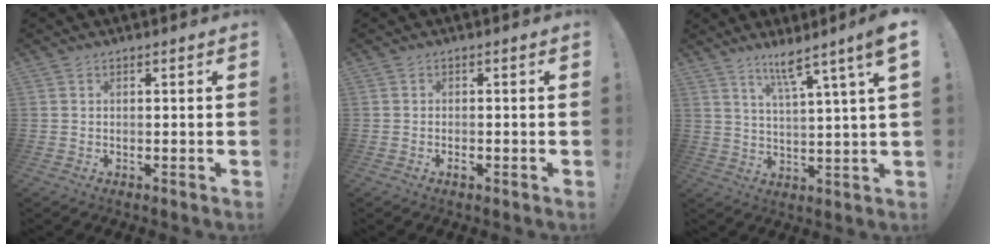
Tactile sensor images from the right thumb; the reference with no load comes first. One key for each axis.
{"total": 1.1, "fx": -0.8, "fy": 0.4, "fz": 0.6, "tx": -0.009, "ty": 0.002, "tz": -0.015}
{"total": 9.2, "fx": 5.6, "fy": -0.2, "fz": 7.3, "tx": -0.117, "ty": -0.027, "tz": 0.083}